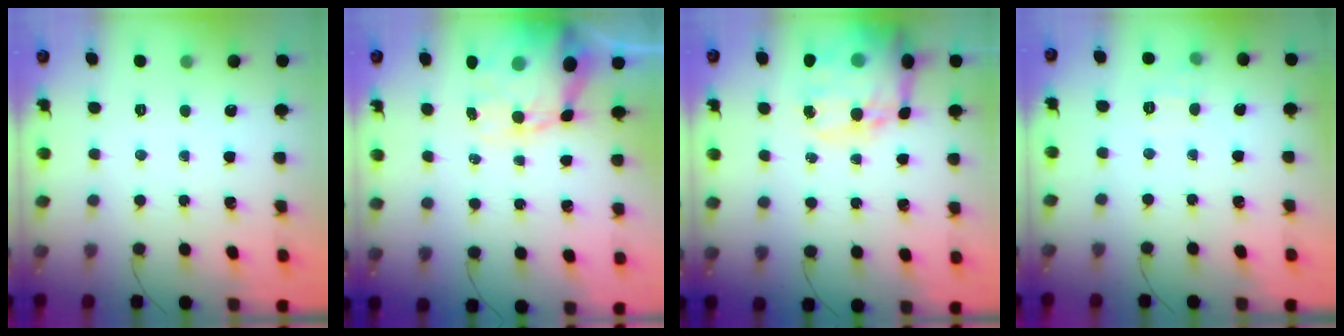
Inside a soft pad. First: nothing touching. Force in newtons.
{"total": 10.8, "press": 10.3, "slide": 3.4}
{"total": 21.3, "press": 20.7, "slide": 5.1}
{"total": 6.2, "press": 5.9, "slide": 1.8}